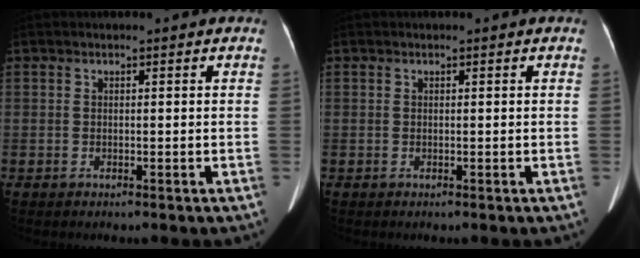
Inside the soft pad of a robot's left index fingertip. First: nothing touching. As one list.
[{"total": 0.0}]